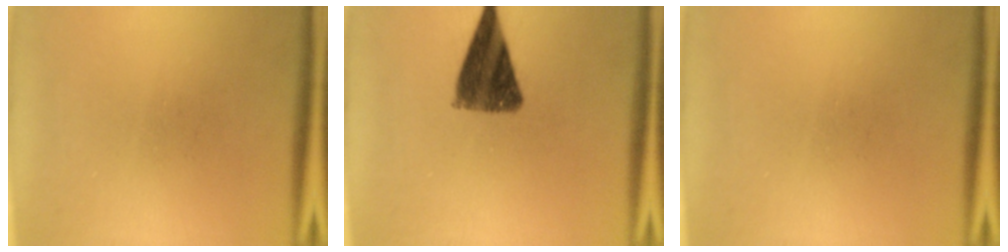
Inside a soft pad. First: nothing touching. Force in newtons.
{"total": 10.3}
{"total": 0.0}